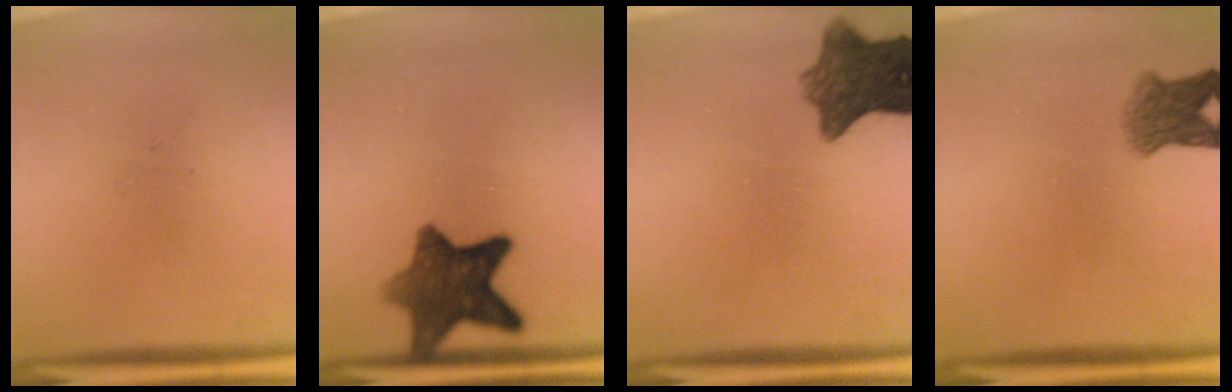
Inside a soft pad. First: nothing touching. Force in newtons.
{"total": 10.0}
{"total": 9.0}
{"total": 4.6}